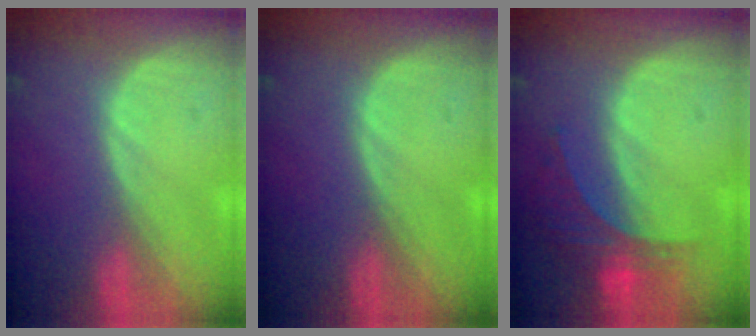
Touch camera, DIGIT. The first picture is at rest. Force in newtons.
{"total": 0.0}
{"total": 6.1, "press": 5.7, "slide": 2.1}